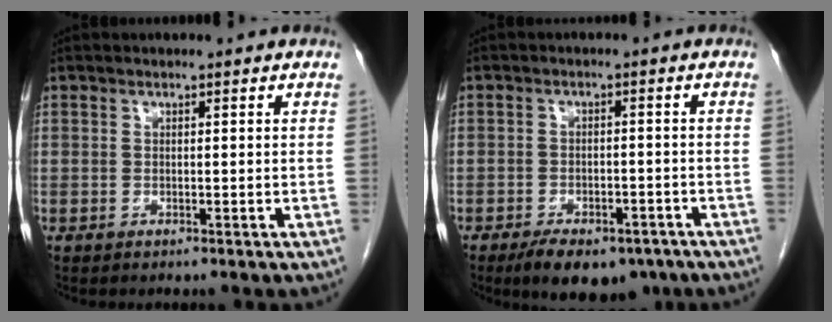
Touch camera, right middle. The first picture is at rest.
{"total": 10.8, "force": [-7.8, 4.9, 5.6], "torque": [-0.075, 0.001, -0.112]}